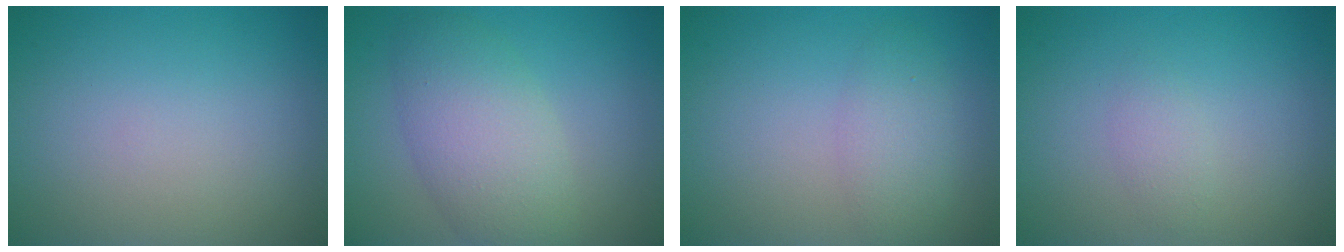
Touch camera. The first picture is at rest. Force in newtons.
{"total": 5.8, "press": 5.8, "slide": 0.1}
{"total": 2.6, "press": 2.6, "slide": 0.2}
{"total": 1.1, "press": 1.1, "slide": 0.1}